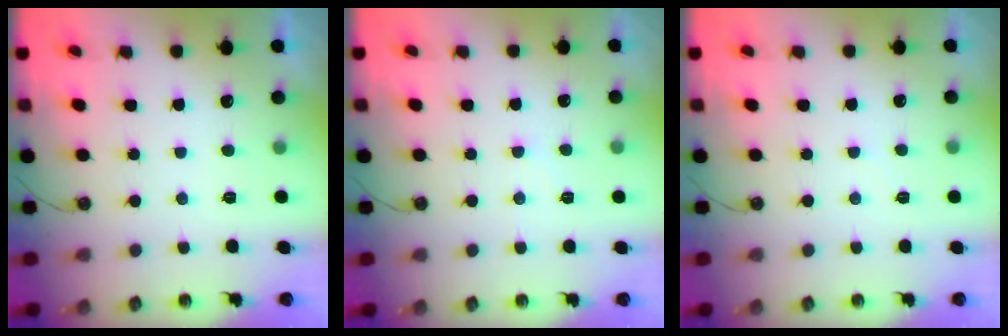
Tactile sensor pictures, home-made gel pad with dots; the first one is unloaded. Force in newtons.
{"total": 3.2, "press": 3.2, "slide": 0.6}
{"total": 3.4, "press": 3.3, "slide": 0.5}